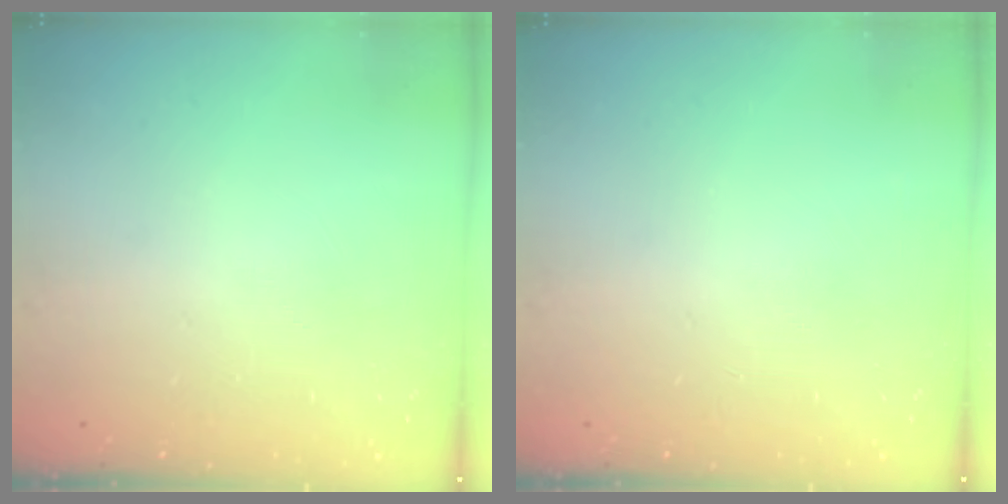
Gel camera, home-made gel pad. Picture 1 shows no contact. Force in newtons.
{"total": 0.0}